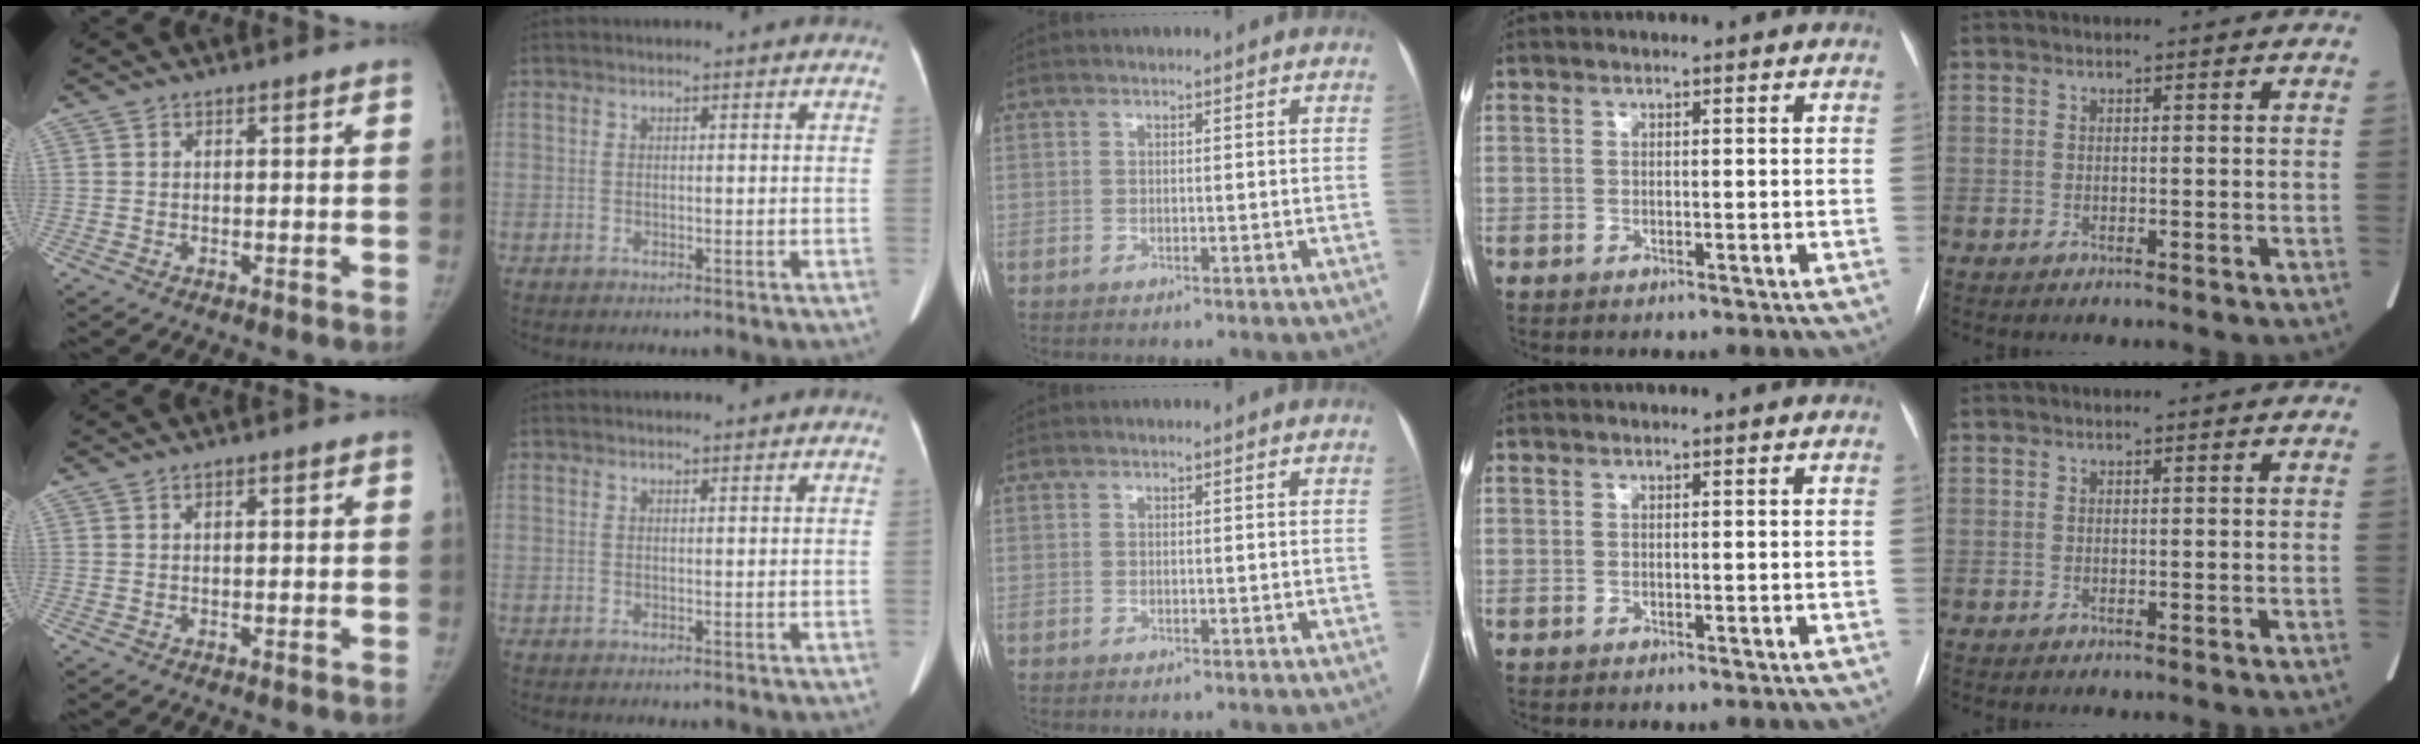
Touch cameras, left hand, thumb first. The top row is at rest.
{"thumb": {"total": 1.2, "force": [0.1, 0.7, 0.9], "torque": [-0.011, 0.004, -0.001]}, "index": {"total": 0.8, "force": [0.7, 0.0, 0.2], "torque": [-0.004, -0.006, 0.013]}}